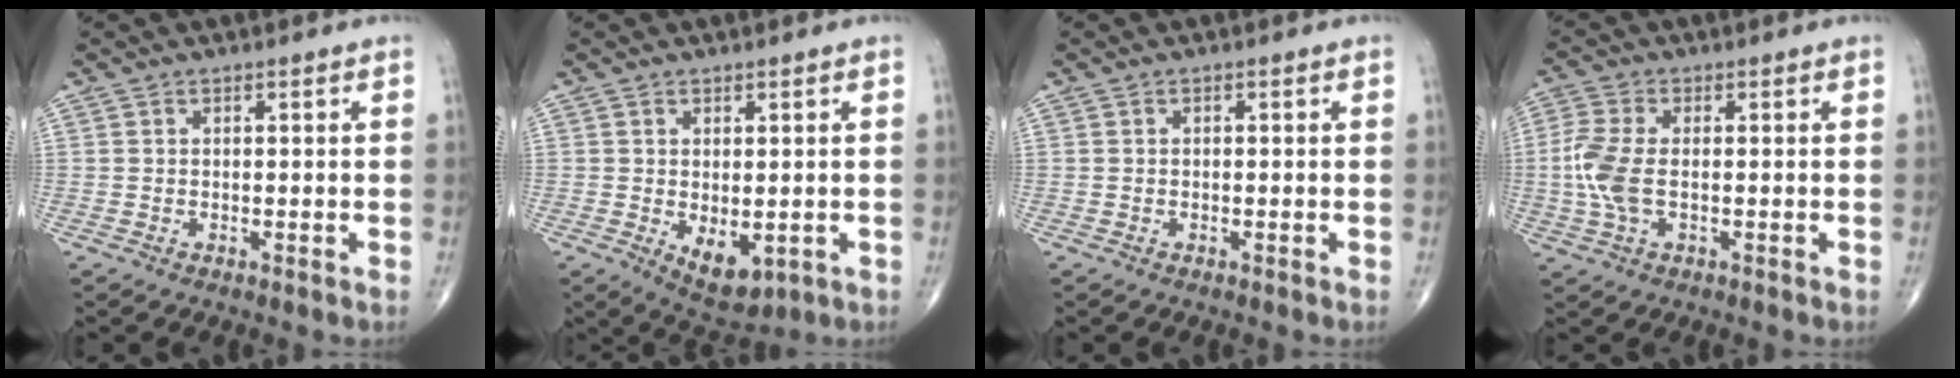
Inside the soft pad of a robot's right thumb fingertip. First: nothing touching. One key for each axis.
{"total": 5.7, "fx": -1.1, "fy": 3.1, "fz": 4.6, "tx": -0.057, "ty": -0.009, "tz": 0.000}
{"total": 0.0}
{"total": 7.4, "fx": -0.8, "fy": 3.8, "fz": 6.3, "tx": -0.162, "ty": 0.006, "tz": -0.018}